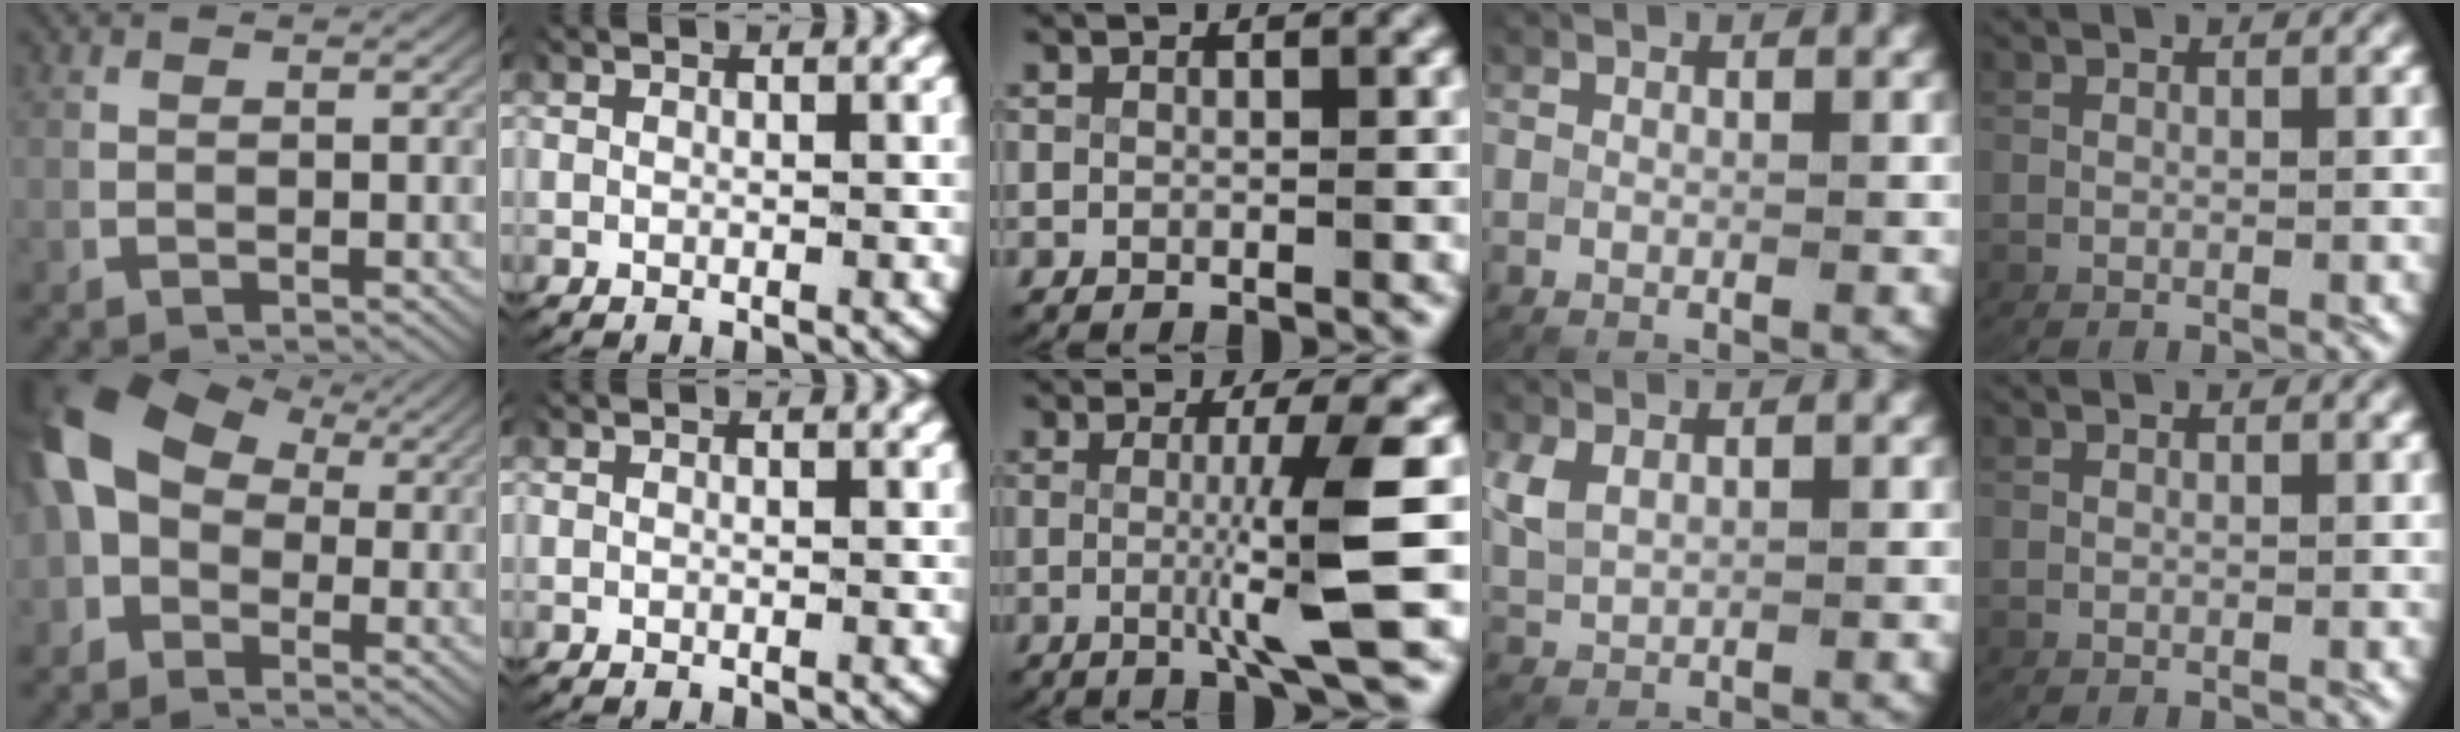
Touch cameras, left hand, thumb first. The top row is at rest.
{"thumb": {"total": 9.4, "force": [1.5, 7.1, 6.0], "torque": [-0.140, -0.020, 0.030]}, "middle": {"total": 5.4, "force": [-0.2, -0.5, 5.4], "torque": [-0.091, -0.008, -0.003]}, "ring": {"total": 2.6, "force": [0.5, 2.0, 1.5], "torque": [-0.052, -0.004, 0.024]}}